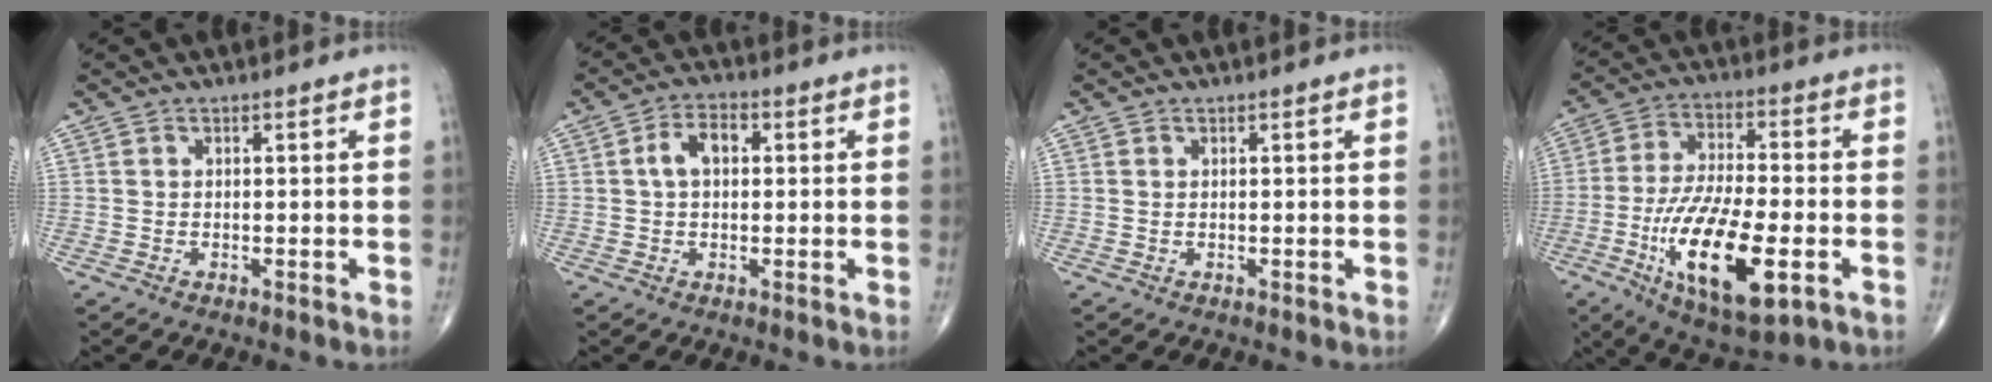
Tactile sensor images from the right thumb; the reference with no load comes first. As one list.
[{"total": 5.2, "force": [0.8, 3.2, 4.0], "torque": [-0.068, 0.017, 0.009]}, {"total": 0.0}, {"total": 19.5, "force": [-6.2, 7.0, 17.1], "torque": [-0.313, 0.005, -0.097]}]